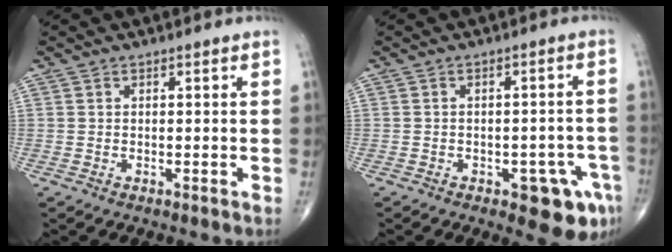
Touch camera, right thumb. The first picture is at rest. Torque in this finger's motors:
{"motor_torque": [1.30, 0.69, 0.00, -0.16, 0.18]}